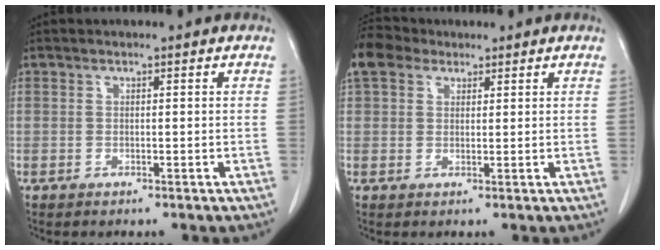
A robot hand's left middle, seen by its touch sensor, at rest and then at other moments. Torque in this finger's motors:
{"motor_torque": [0.19, -0.10, 0.56, 0.10]}